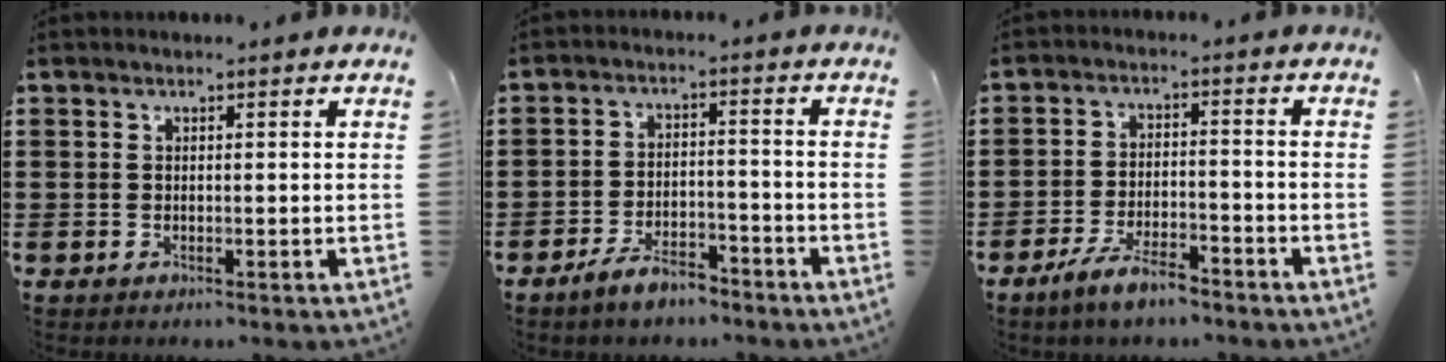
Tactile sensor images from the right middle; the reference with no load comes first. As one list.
[{"total": 5.2, "force": [-4.5, 1.3, 2.2], "torque": [-0.047, 0.005, -0.089]}, {"total": 5.9, "force": [-4.7, 1.5, 3.3], "torque": [-0.072, 0.000, -0.092]}]